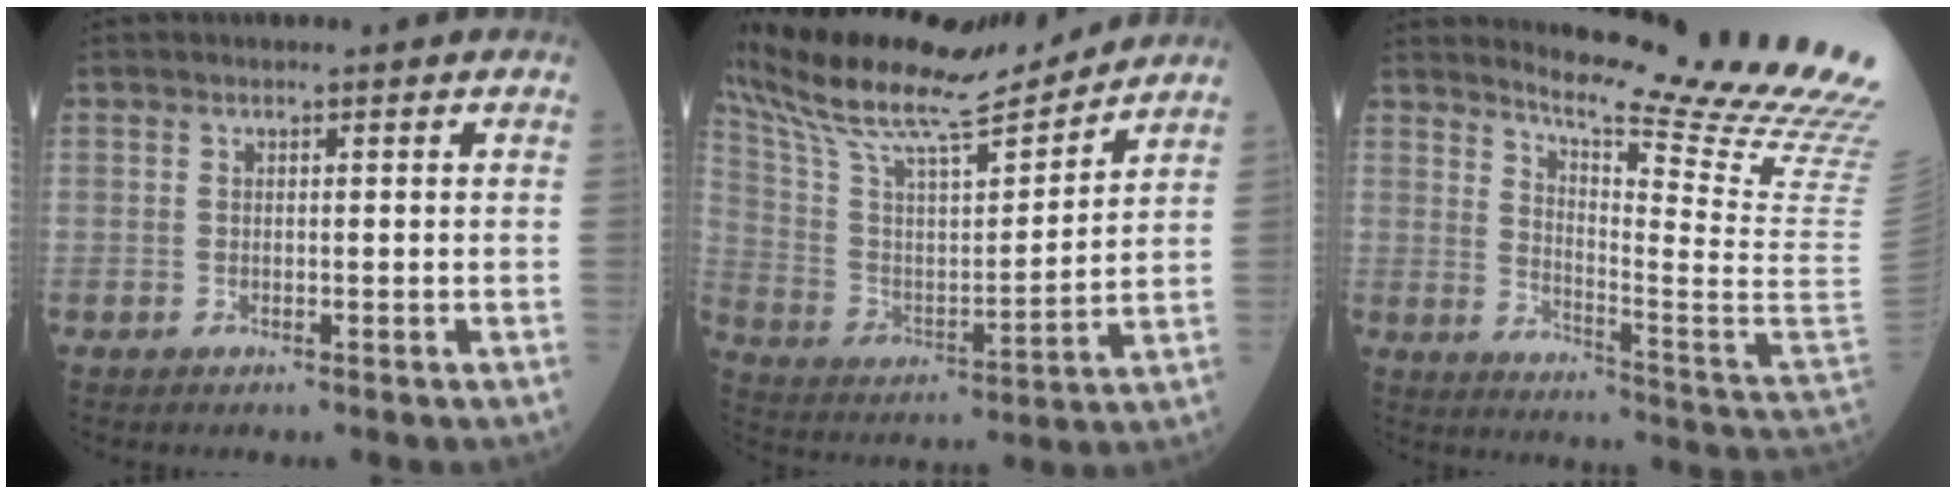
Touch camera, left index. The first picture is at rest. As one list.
[{"total": 21.6, "force": [19.4, 2.5, 9.3], "torque": [-0.189, 0.016, 0.329]}, {"total": 22.6, "force": [19.6, -3.4, 10.6], "torque": [-0.177, -0.145, 0.258]}]